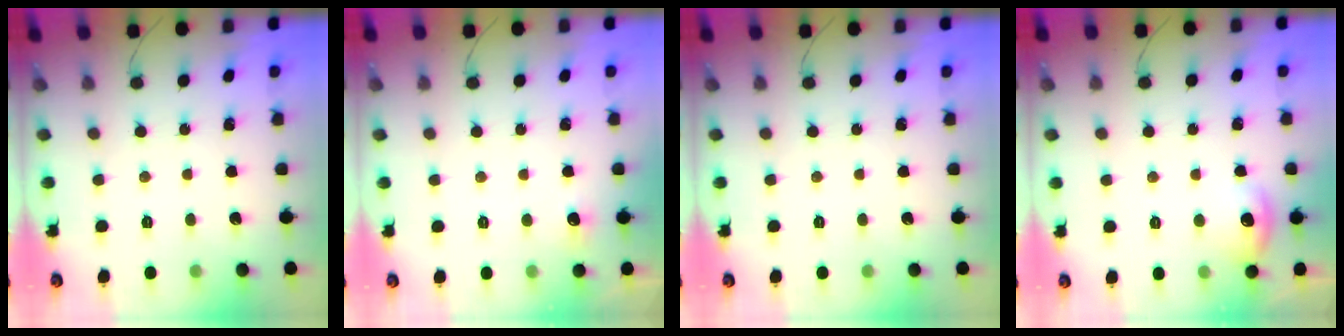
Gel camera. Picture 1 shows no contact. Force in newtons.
{"total": 3.6, "press": 3.3, "slide": 1.5}
{"total": 0.0}
{"total": 7.4, "press": 7.3, "slide": 1.6}